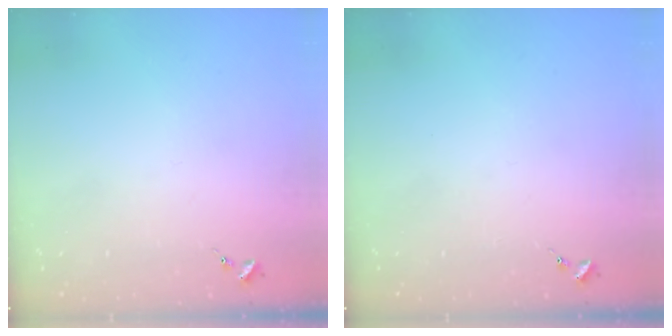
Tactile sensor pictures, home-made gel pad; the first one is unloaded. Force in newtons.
{"total": 0.0}